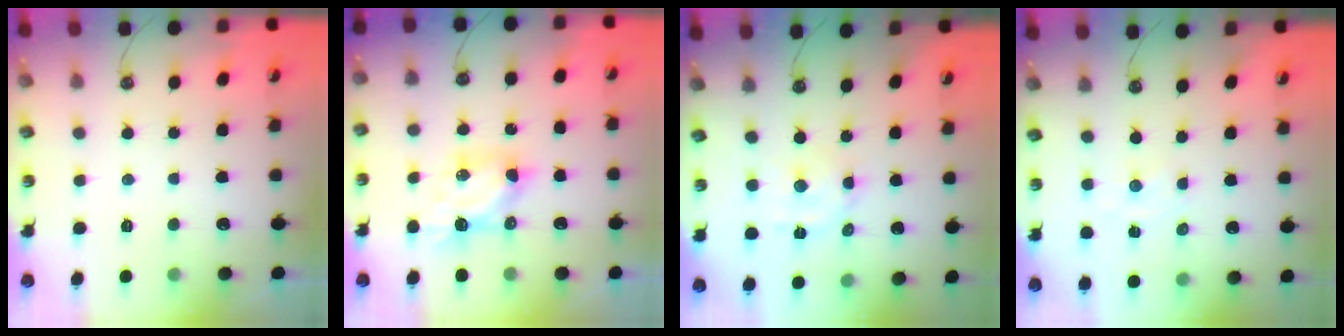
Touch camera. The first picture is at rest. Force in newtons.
{"total": 6.3, "press": 6.3, "slide": 0.3}
{"total": 6.6, "press": 6.5, "slide": 1.0}
{"total": 2.5, "press": 2.5, "slide": 0.4}